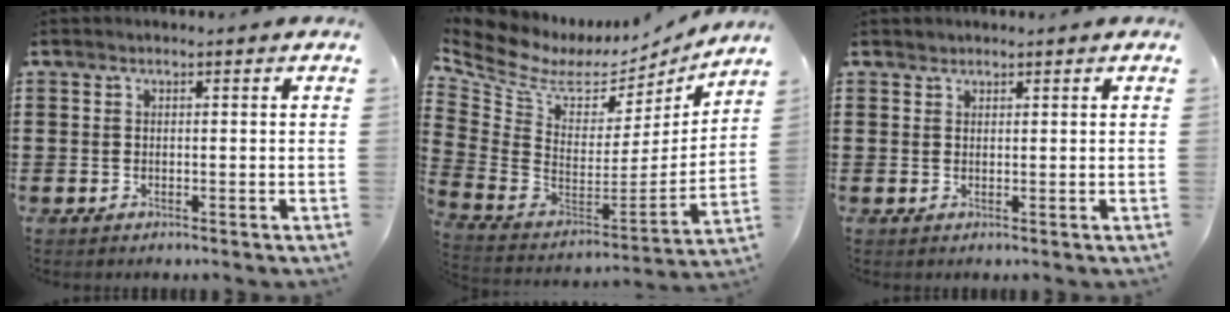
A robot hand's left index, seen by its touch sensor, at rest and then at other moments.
{"total": 6.4, "force": [4.0, 4.1, 2.9], "torque": [-0.096, -0.043, 0.066]}
{"total": 0.9, "force": [0.8, 0.4, 0.0], "torque": [-0.001, 0.002, 0.017]}